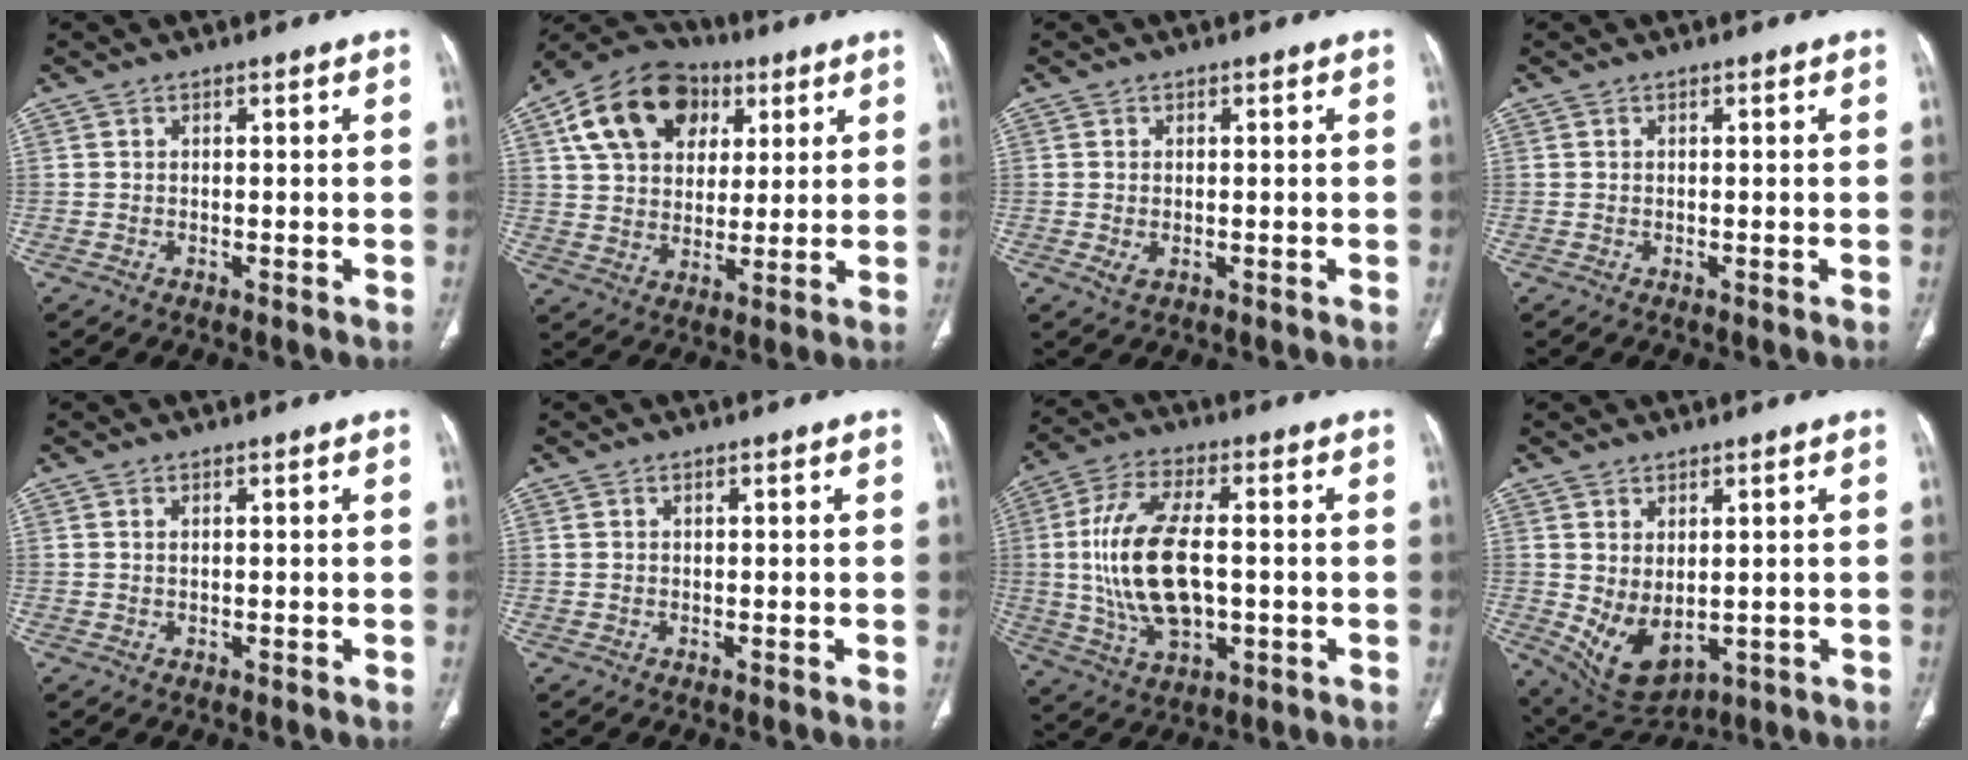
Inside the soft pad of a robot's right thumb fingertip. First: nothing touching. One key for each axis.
{"total": 17.7, "fx": 6.9, "fy": 12.7, "fz": 10.1, "tx": -0.157, "ty": 0.004, "tz": 0.115}
{"total": 1.7, "fx": -0.3, "fy": 1.1, "fz": 1.3, "tx": -0.030, "ty": -0.002, "tz": -0.002}
{"total": 0.0}
{"total": 0.7, "fx": 0.4, "fy": 0.2, "fz": 0.5, "tx": -0.013, "ty": 0.003, "tz": 0.010}
{"total": 0.6, "fx": 0.4, "fy": 0.2, "fz": 0.3, "tx": -0.010, "ty": 0.004, "tz": 0.011}
{"total": 16.6, "fx": 0.0, "fy": 8.2, "fz": 14.4, "tx": -0.285, "ty": 0.003, "tz": 0.006}
{"total": 8.7, "fx": -0.5, "fy": 5.2, "fz": 7.0, "tx": -0.111, "ty": -0.009, "tz": 0.024}